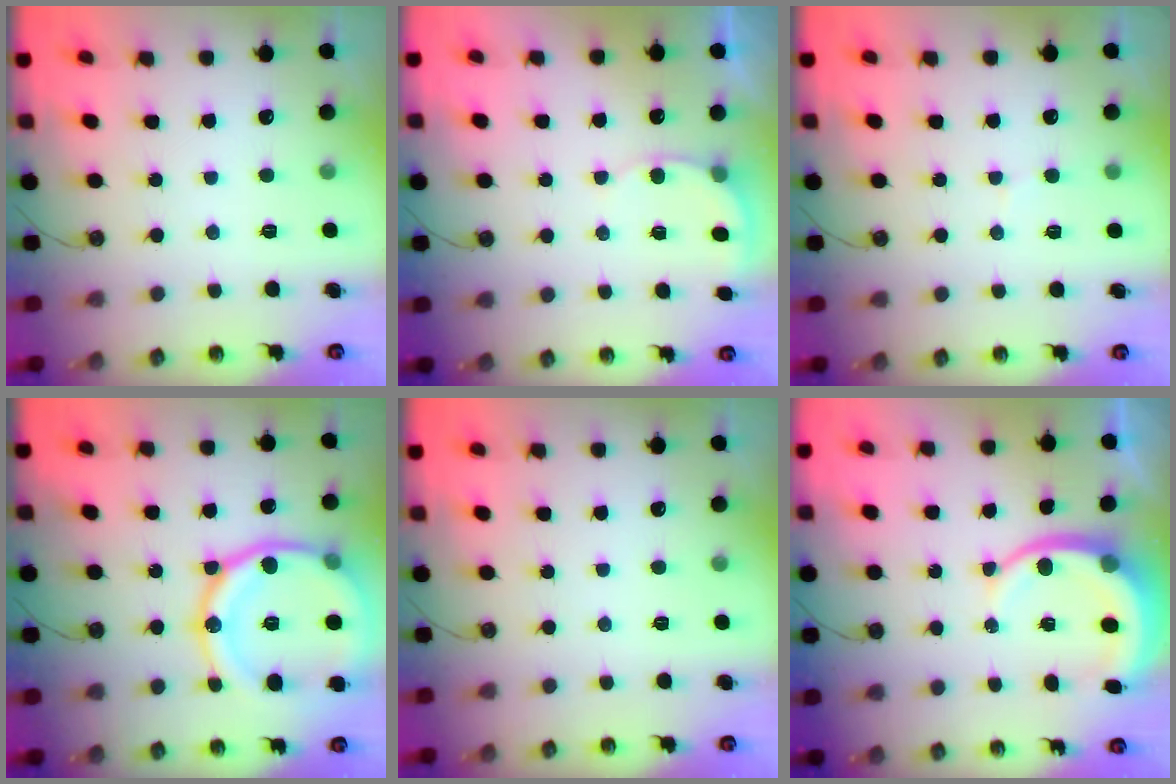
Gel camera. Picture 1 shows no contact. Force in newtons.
{"total": 5.7, "press": 5.6, "slide": 1.5}
{"total": 6.6, "press": 6.6, "slide": 0.6}
{"total": 21.9, "press": 21.8, "slide": 2.3}
{"total": 0.0}
{"total": 10.3, "press": 10.2, "slide": 1.2}